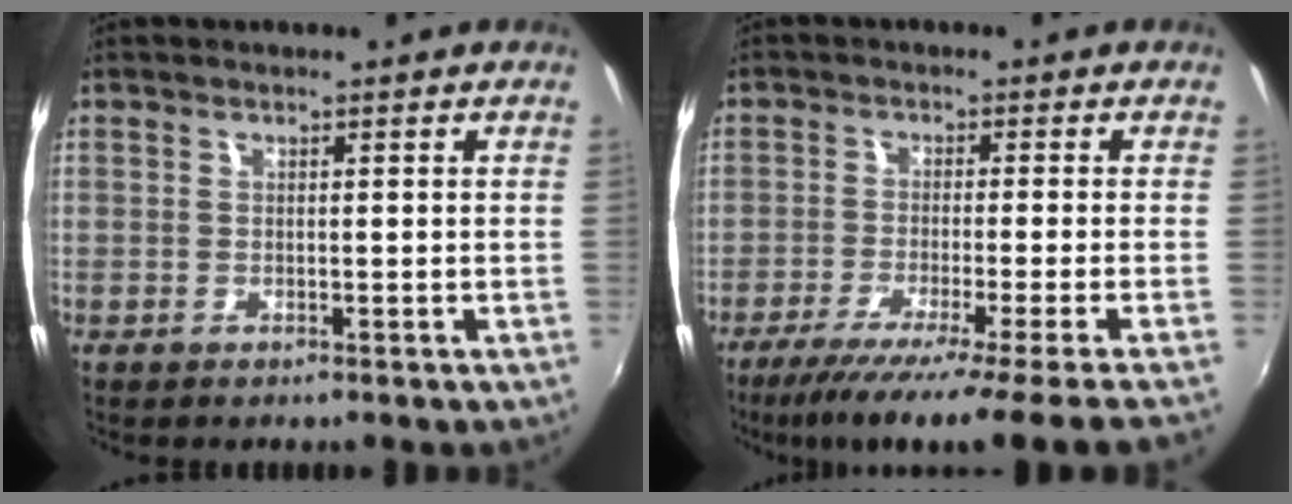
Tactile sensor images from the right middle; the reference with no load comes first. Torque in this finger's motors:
{"motor_torque": [1.09, -1.05, 0.16, 0.09]}